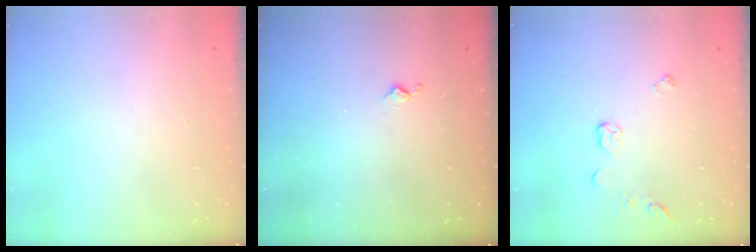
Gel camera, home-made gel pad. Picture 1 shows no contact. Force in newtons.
{"total": 3.6, "press": 3.6, "slide": 0.5}
{"total": 5.1, "press": 5.1, "slide": 0.6}